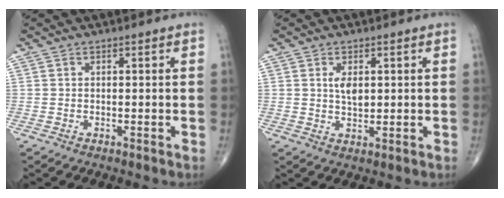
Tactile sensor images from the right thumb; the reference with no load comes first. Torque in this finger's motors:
{"motor_torque": [0.39, 0.28, 0.02, -0.50, -0.01]}